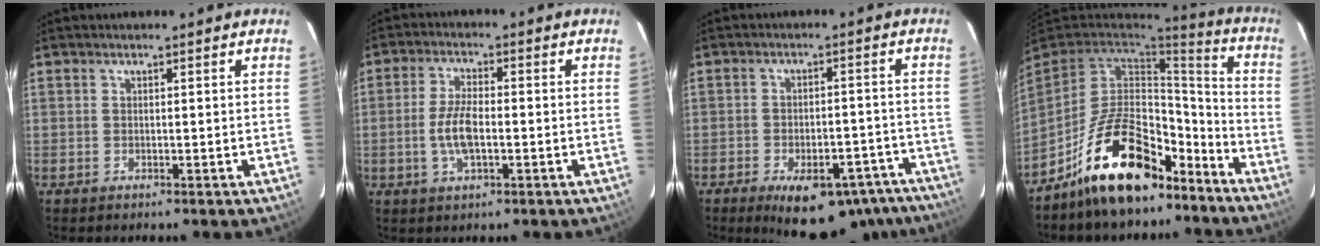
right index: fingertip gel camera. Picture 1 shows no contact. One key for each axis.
{"total": 6.4, "fx": -1.4, "fy": 2.4, "fz": 5.8, "tx": -0.121, "ty": 0.002, "tz": -0.027}
{"total": 18.6, "fx": -14.0, "fy": 7.9, "fz": 9.2, "tx": -0.140, "ty": 0.013, "tz": -0.159}
{"total": 20.2, "fx": -13.7, "fy": 9.5, "fz": 11.5, "tx": -0.217, "ty": 0.038, "tz": -0.207}